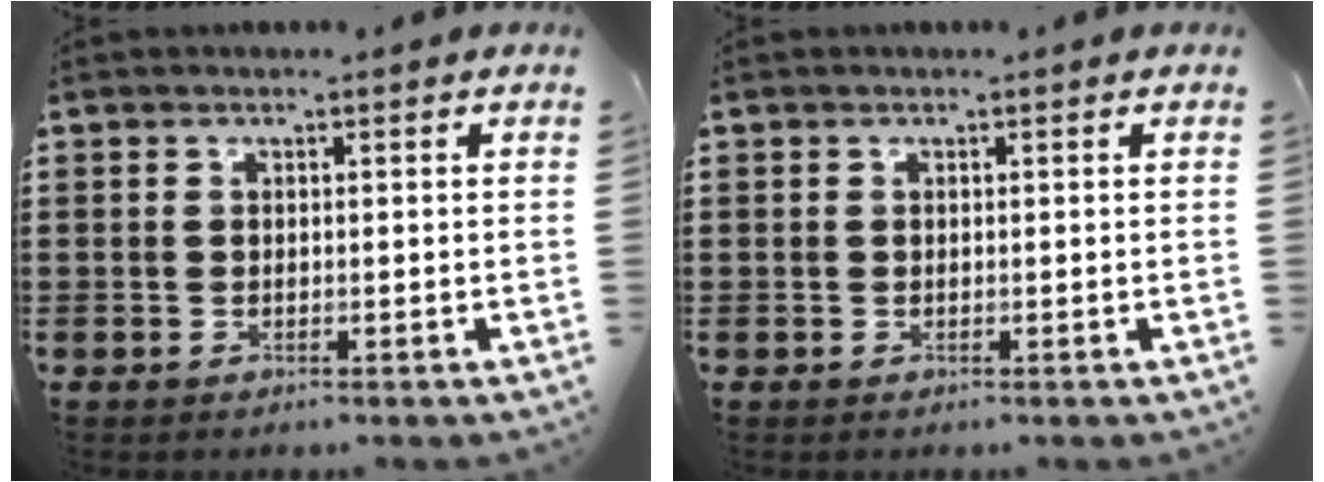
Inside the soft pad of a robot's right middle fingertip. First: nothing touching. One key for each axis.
{"total": 0.0}